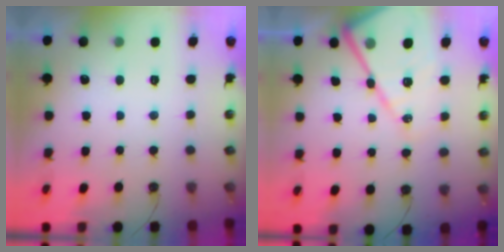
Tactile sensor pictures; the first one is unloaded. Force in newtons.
{"total": 17.6, "press": 17.5, "slide": 1.6}